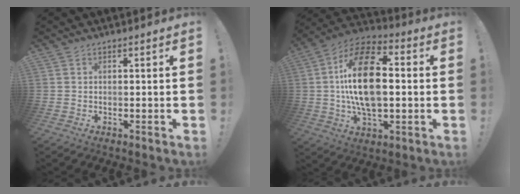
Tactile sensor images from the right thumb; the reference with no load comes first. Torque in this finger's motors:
{"motor_torque": [1.90, 3.10, 2.28, 0.03, 0.70]}